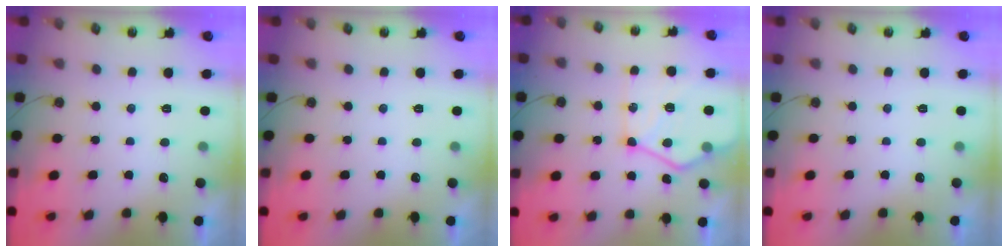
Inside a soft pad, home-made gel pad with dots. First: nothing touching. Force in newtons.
{"total": 0.0}
{"total": 16.2, "press": 16.1, "slide": 1.7}
{"total": 0.0}